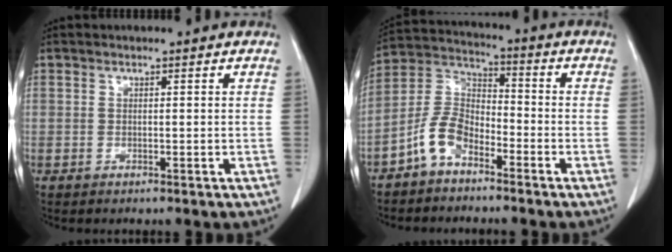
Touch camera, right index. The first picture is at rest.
{"total": 4.8, "force": [-2.9, 2.6, 2.9], "torque": [-0.066, 0.012, -0.057]}